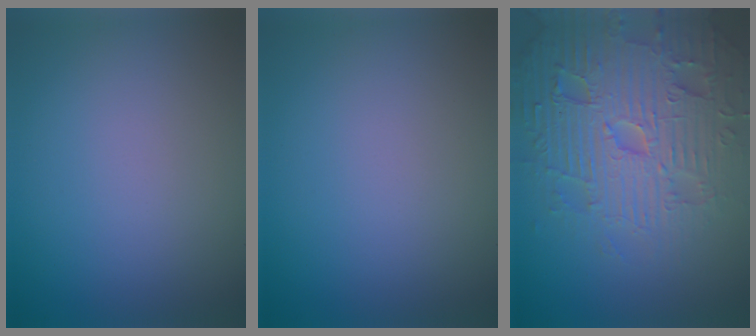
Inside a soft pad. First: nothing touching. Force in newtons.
{"total": 0.0}
{"total": 7.8, "press": 7.6, "slide": 1.7}